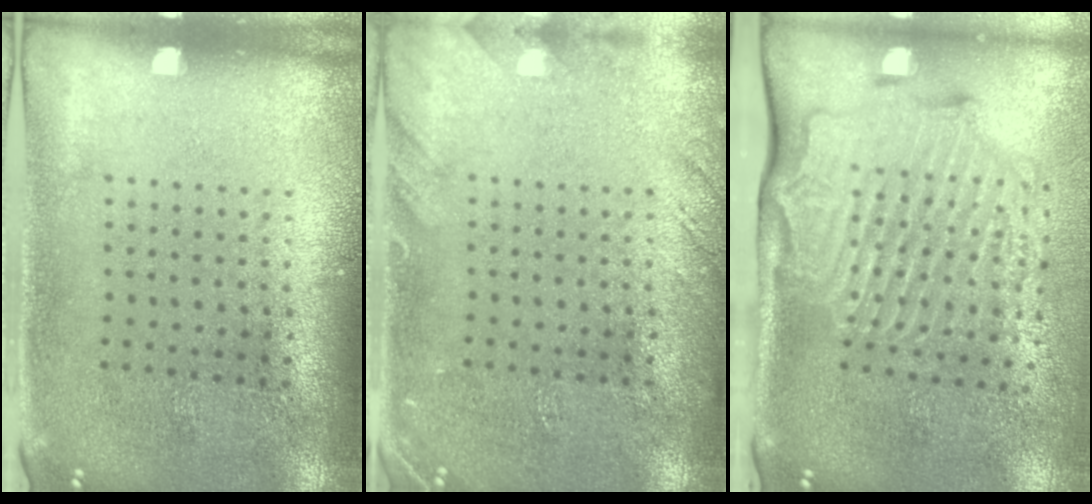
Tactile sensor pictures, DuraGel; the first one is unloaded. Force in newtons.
{"total": 1.6, "press": 1.6, "slide": 0.2}
{"total": 2.9, "press": 2.2, "slide": 1.9}